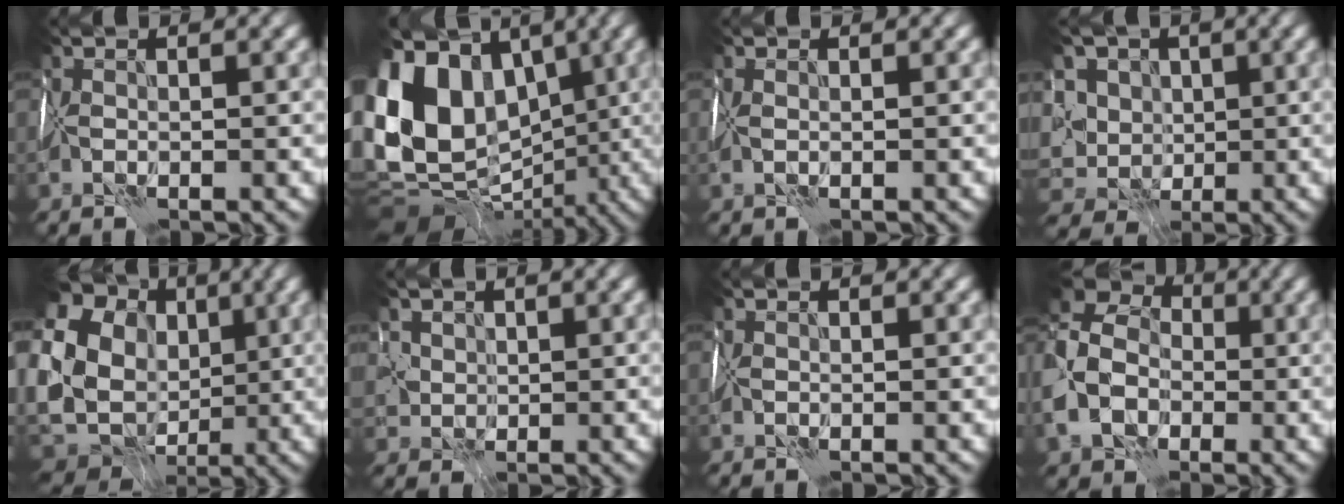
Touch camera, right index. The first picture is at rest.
{"total": 13.0, "force": [2.2, 10.0, 8.0], "torque": [-0.155, 0.010, 0.039]}
{"total": 0.6, "force": [0.3, 0.3, 0.5], "torque": [-0.013, 0.000, 0.007]}
{"total": 8.7, "force": [3.1, 7.0, 4.0], "torque": [-0.072, 0.011, 0.030]}
{"total": 17.9, "force": [2.9, 15.4, 8.7], "torque": [-0.185, -0.002, 0.041]}
{"total": 1.6, "force": [0.6, 1.5, -0.1], "torque": [0.006, 0.003, 0.018]}
{"total": 0.0}
{"total": 8.1, "force": [-1.3, 6.4, 4.8], "torque": [-0.108, -0.006, -0.023]}